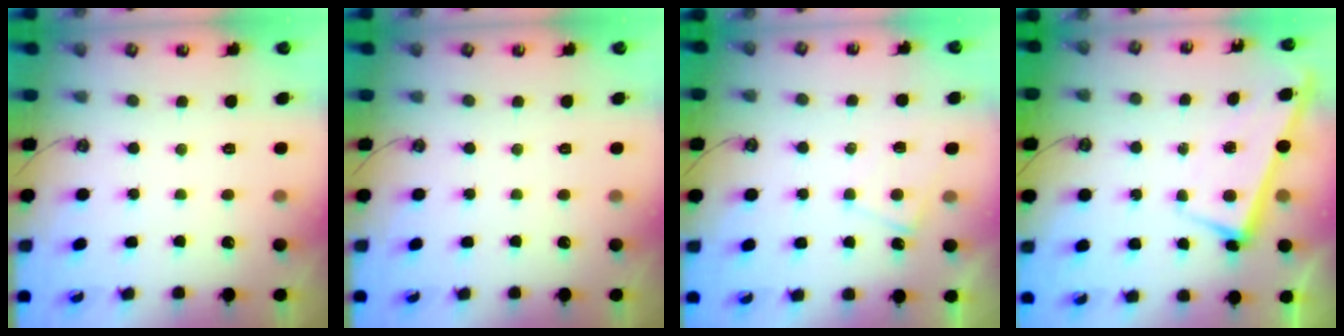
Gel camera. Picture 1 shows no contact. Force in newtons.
{"total": 0.0}
{"total": 2.6, "press": 2.6, "slide": 0.3}
{"total": 2.8, "press": 2.7, "slide": 0.4}